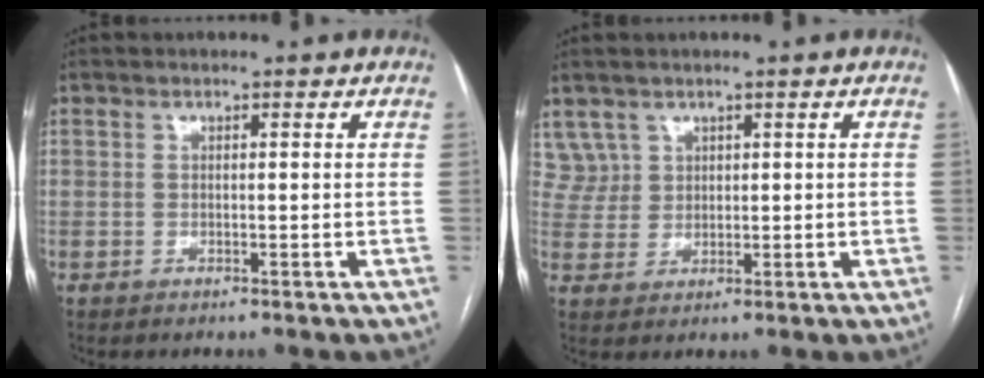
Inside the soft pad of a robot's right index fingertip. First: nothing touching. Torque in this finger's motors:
{"motor_torque": [-0.33, 0.28, 0.00, -0.02]}